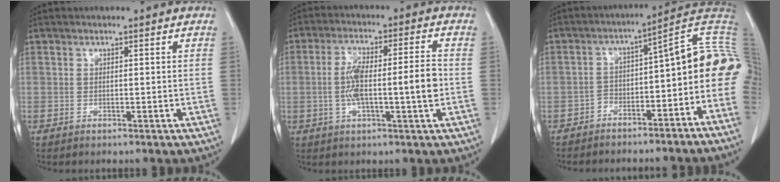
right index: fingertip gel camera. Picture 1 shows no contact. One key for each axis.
{"total": 9.6, "fx": -1.1, "fy": 1.2, "fz": 9.5, "tx": -0.173, "ty": 0.017, "tz": -0.022}
{"total": 17.6, "fx": -8.9, "fy": 6.5, "fz": 13.8, "tx": -0.147, "ty": 0.070, "tz": -0.123}